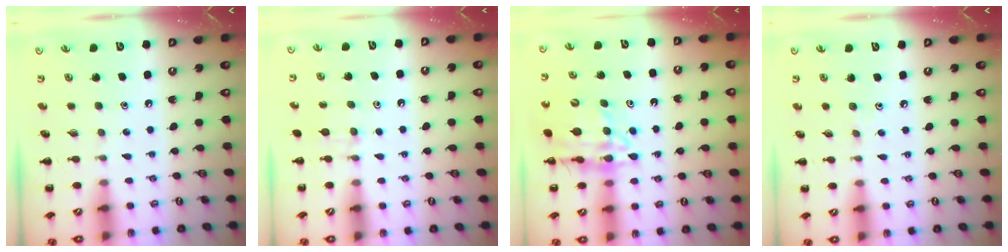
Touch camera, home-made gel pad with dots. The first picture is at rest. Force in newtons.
{"total": 6.2, "press": 5.9, "slide": 1.8}
{"total": 13.9, "press": 13.5, "slide": 3.3}
{"total": 2.2, "press": 2.1, "slide": 0.9}